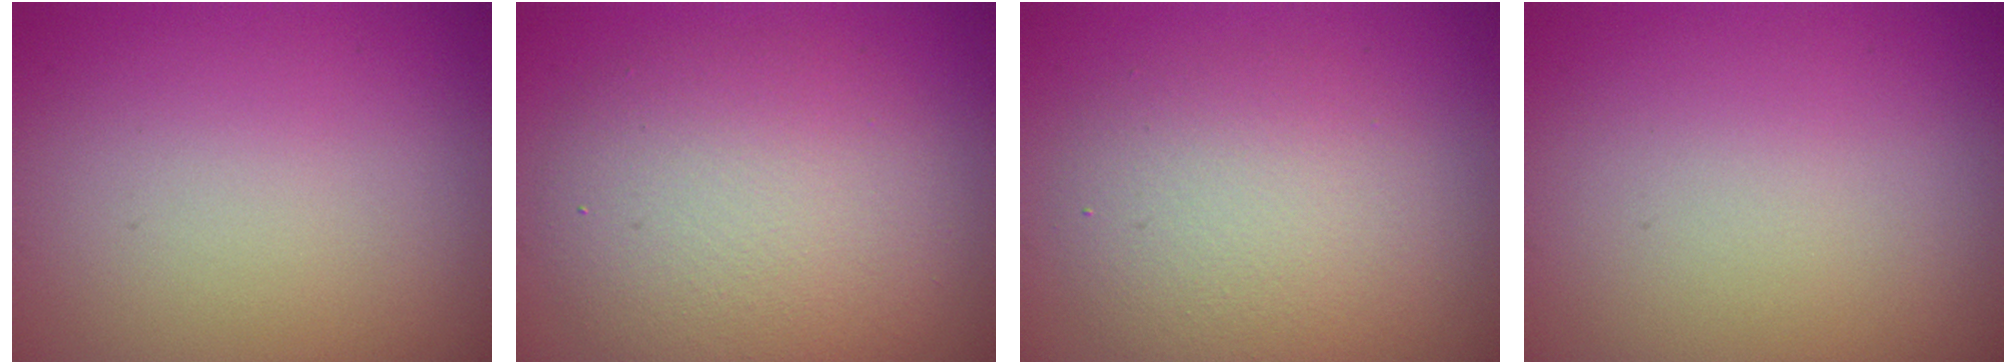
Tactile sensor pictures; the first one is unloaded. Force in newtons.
{"total": 6.7, "press": 6.7, "slide": 0.8}
{"total": 4.7, "press": 4.6, "slide": 0.5}
{"total": 0.0}